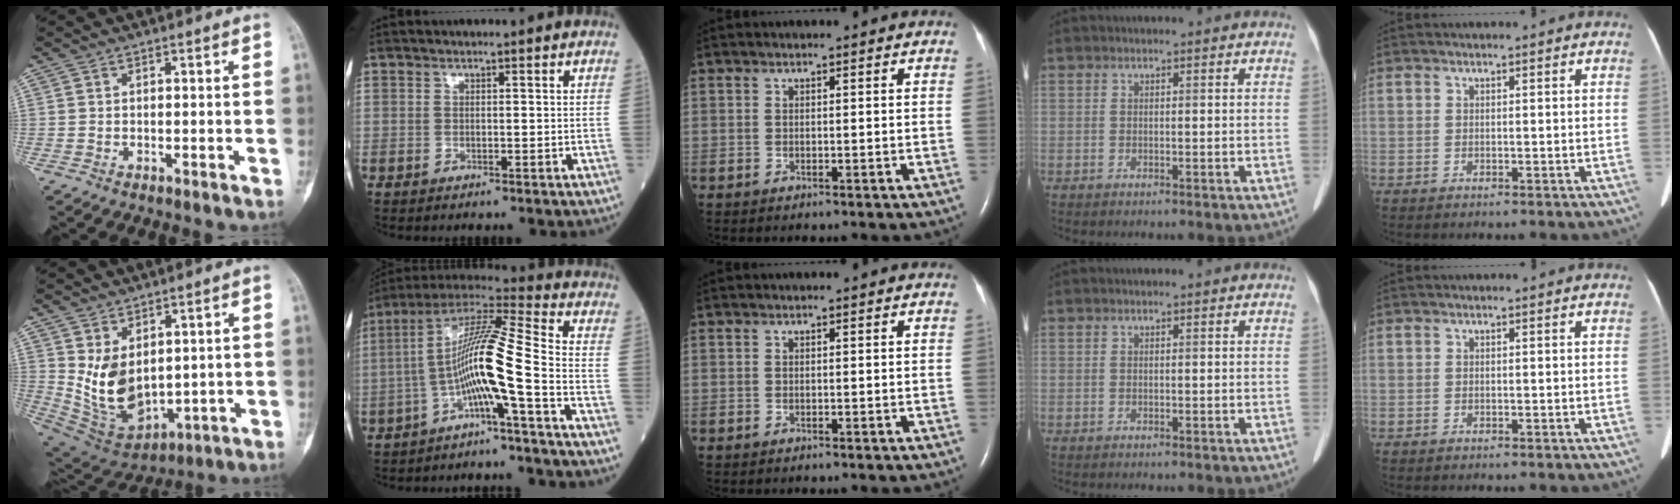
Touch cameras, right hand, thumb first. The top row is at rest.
{"thumb": {"total": 11.7, "force": [2.3, 7.5, 8.7], "torque": [-0.134, -0.024, 0.075]}, "index": {"total": 11.8, "force": [-3.7, -0.7, 11.2], "torque": [-0.213, 0.020, -0.077]}}